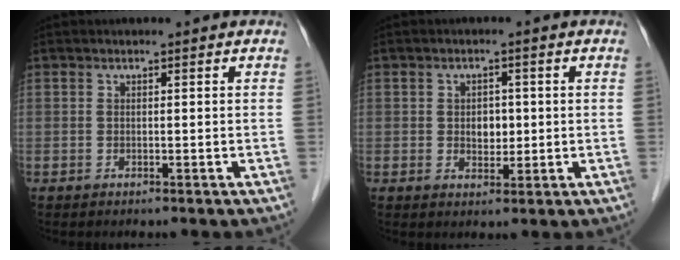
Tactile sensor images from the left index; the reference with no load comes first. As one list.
[{"total": 2.9, "force": [0.1, 2.1, 2.0], "torque": [-0.030, 0.004, 0.006]}]